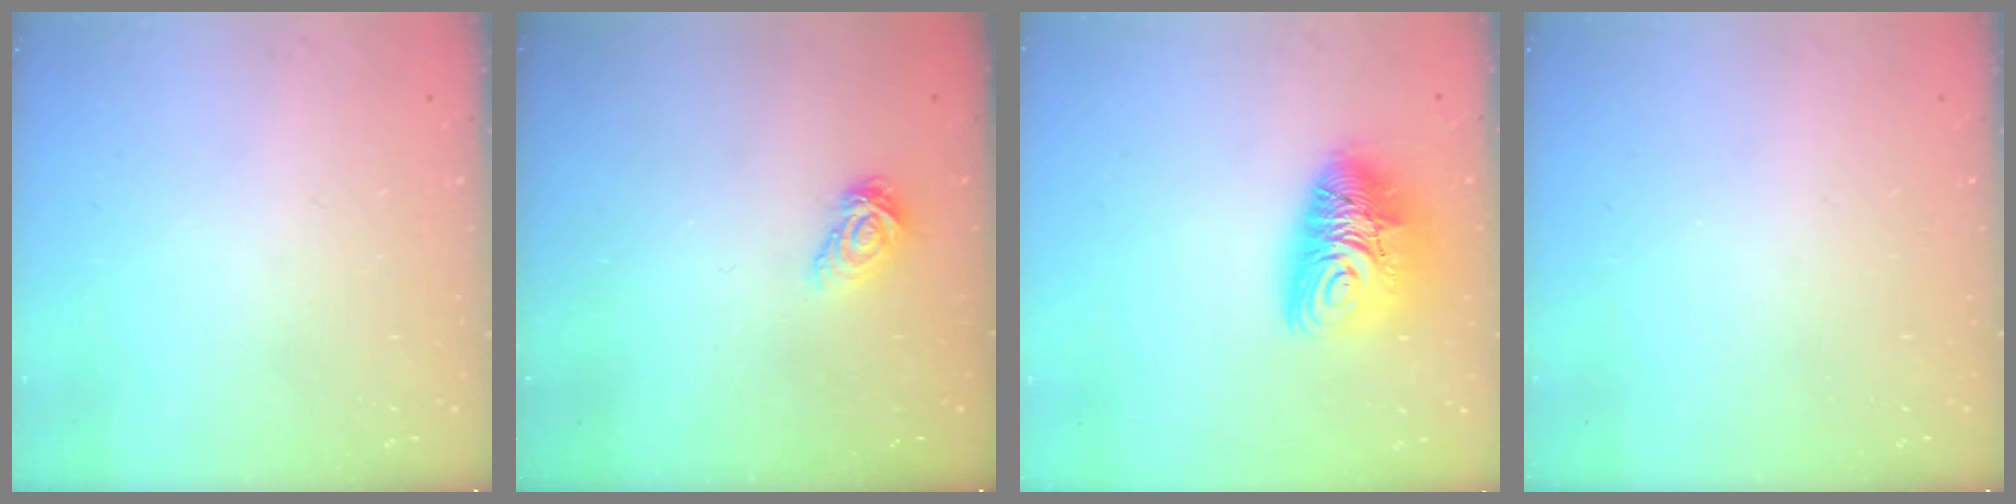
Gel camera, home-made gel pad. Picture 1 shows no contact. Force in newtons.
{"total": 6.1, "press": 6.1, "slide": 0.7}
{"total": 13.1, "press": 13.0, "slide": 1.4}
{"total": 0.0}